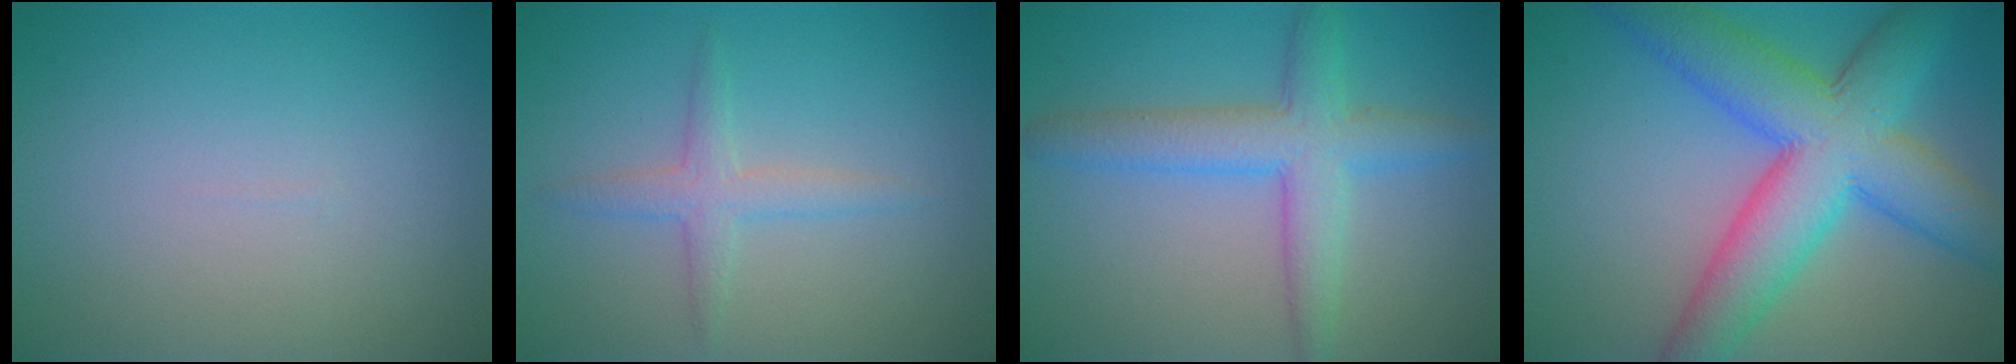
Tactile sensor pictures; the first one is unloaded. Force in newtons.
{"total": 2.2, "press": 2.2, "slide": 0.1}
{"total": 4.8, "press": 4.8, "slide": 0.1}
{"total": 10.3, "press": 10.3, "slide": 0.4}